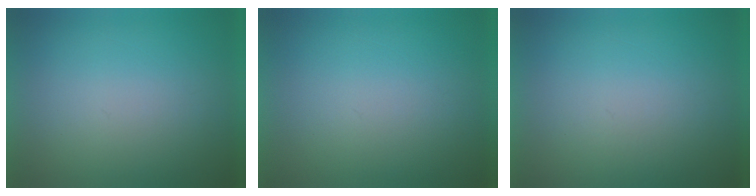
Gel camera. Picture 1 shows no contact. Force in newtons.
{"total": 0.0}
{"total": 1.2}